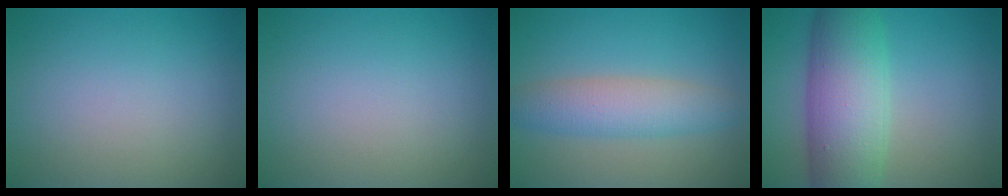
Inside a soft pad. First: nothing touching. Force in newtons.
{"total": 0.0}
{"total": 4.3, "press": 4.3, "slide": 0.0}
{"total": 9.3, "press": 9.3, "slide": 0.4}